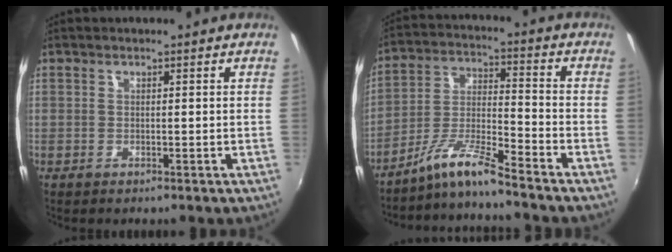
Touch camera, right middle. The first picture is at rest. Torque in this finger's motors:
{"motor_torque": [0.33, -0.53, -0.09, -0.01]}